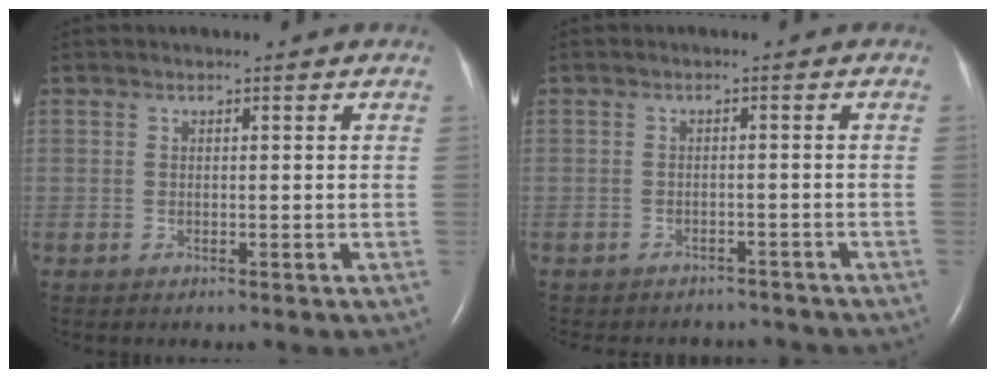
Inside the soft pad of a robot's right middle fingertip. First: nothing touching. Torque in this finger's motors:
{"motor_torque": [0.43, -0.55, 0.08, 0.05]}